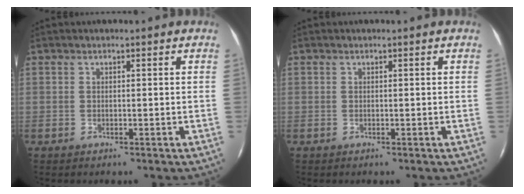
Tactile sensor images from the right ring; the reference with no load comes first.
{"total": 0.0}